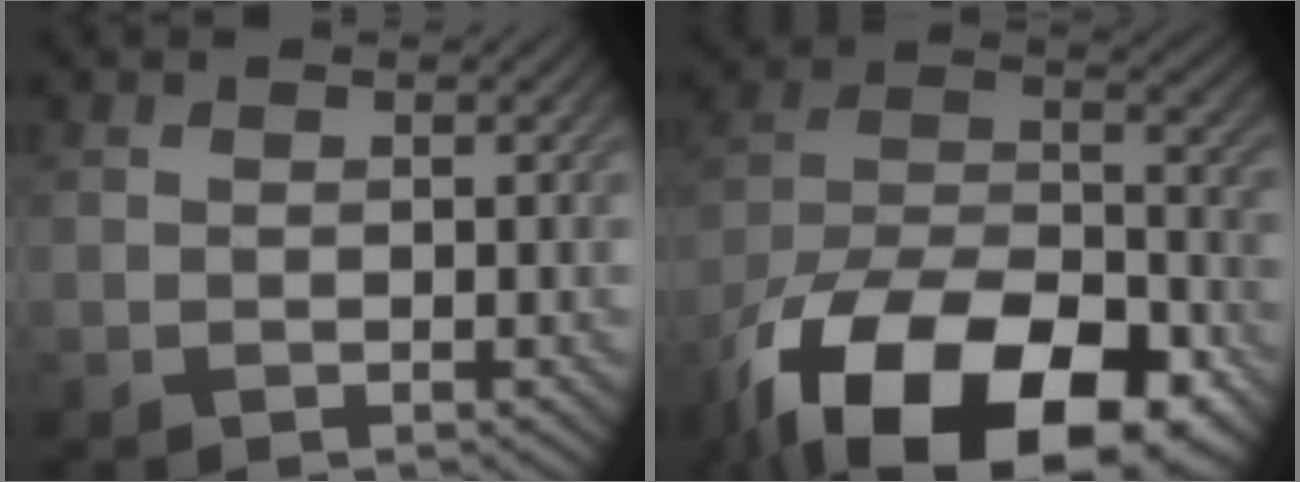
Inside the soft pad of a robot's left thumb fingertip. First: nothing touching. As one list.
[{"total": 20.9, "force": [-13.1, 10.3, 12.6], "torque": [-0.244, -0.060, -0.192]}]